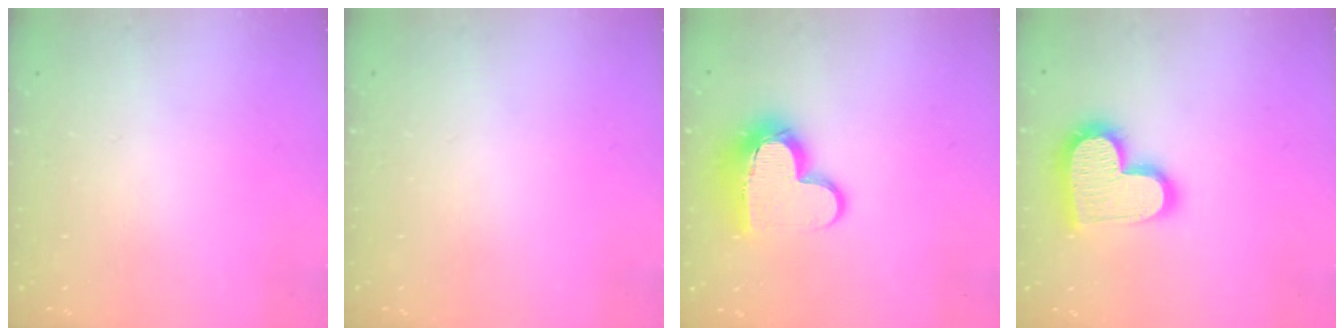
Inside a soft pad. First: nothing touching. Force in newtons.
{"total": 0.0}
{"total": 12.7, "press": 12.7, "slide": 1.4}
{"total": 18.4, "press": 18.4, "slide": 1.0}